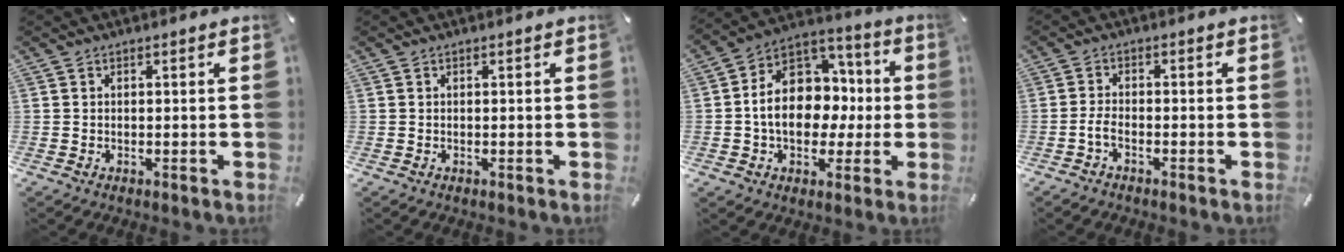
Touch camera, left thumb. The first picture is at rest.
{"total": 0.0}
{"total": 14.8, "force": [-1.5, 12.0, 8.5], "torque": [-0.144, 0.005, -0.023]}
{"total": 2.9, "force": [-1.5, 1.1, 2.2], "torque": [-0.052, 0.003, -0.032]}